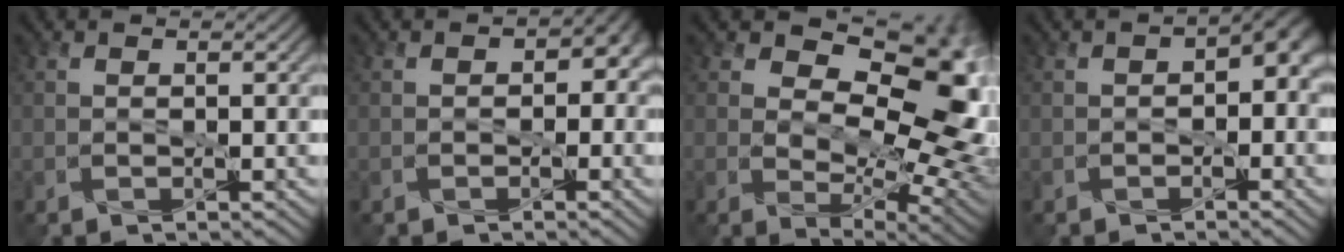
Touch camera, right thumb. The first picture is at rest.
{"total": 3.1, "force": [-0.4, 2.5, 1.7], "torque": [-0.014, -0.011, -0.006]}
{"total": 13.0, "force": [2.9, 8.3, 9.6], "torque": [-0.117, -0.002, 0.045]}
{"total": 4.1, "force": [-0.4, 2.7, 3.1], "torque": [-0.036, -0.008, -0.012]}